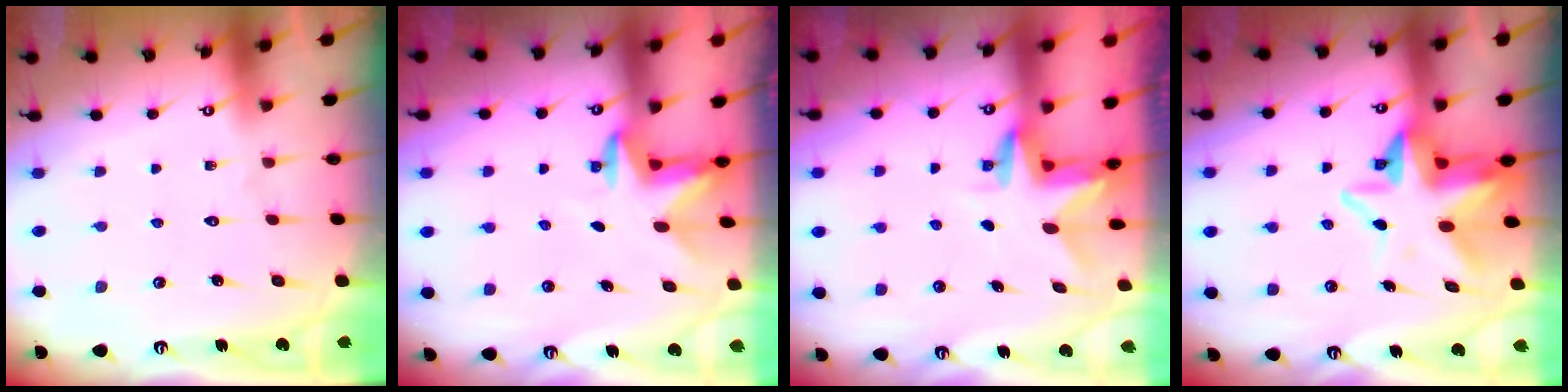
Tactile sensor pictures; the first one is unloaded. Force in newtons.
{"total": 3.0, "press": 2.9, "slide": 0.7}
{"total": 3.1, "press": 3.1, "slide": 0.2}
{"total": 9.1, "press": 9.0, "slide": 1.5}